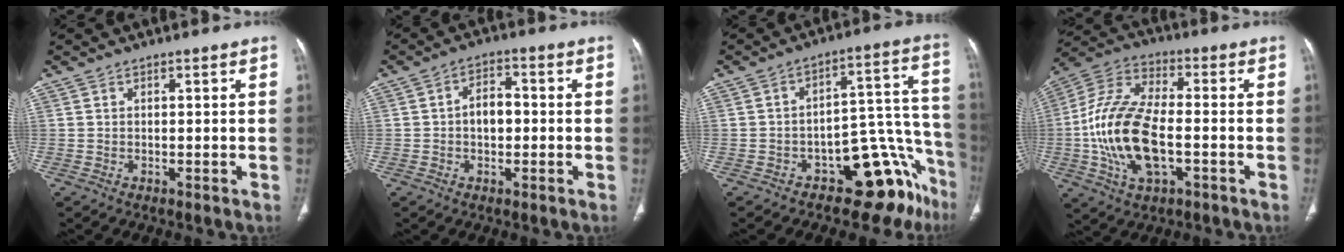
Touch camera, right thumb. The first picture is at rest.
{"total": 4.9, "force": [-0.3, 3.2, 3.7], "torque": [-0.050, 0.017, -0.013]}
{"total": 15.4, "force": [-9.9, 7.5, 9.0], "torque": [-0.037, 0.129, -0.140]}
{"total": 17.8, "force": [-3.2, 8.8, 15.2], "torque": [-0.311, 0.023, -0.059]}